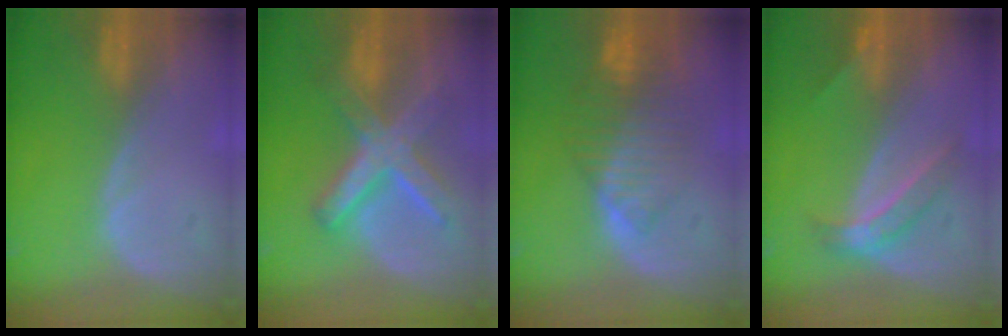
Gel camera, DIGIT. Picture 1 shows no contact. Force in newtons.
{"total": 8.9, "press": 8.9, "slide": 0.7}
{"total": 8.2, "press": 7.2, "slide": 3.9}
{"total": 5.0, "press": 4.6, "slide": 2.0}